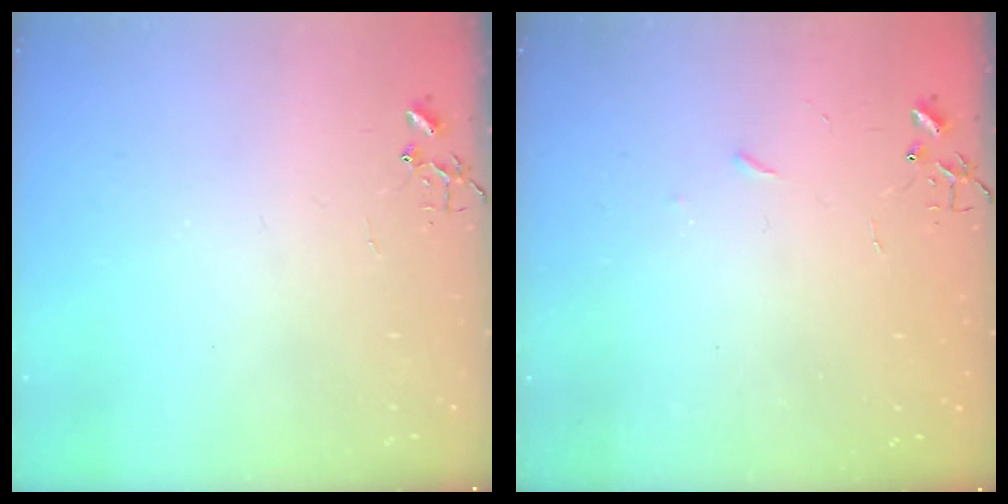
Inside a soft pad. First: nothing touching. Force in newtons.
{"total": 2.5, "press": 2.5, "slide": 0.4}